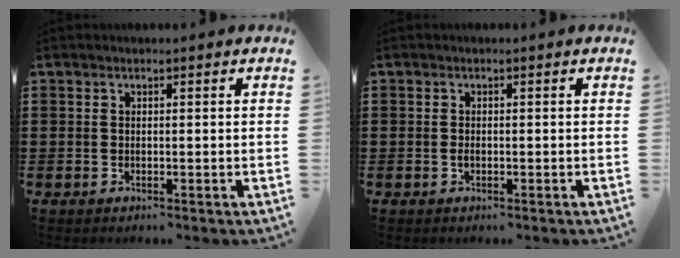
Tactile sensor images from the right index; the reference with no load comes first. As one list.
[{"total": 0.7, "force": [-0.3, 0.2, 0.6], "torque": [-0.013, -0.007, -0.004]}]